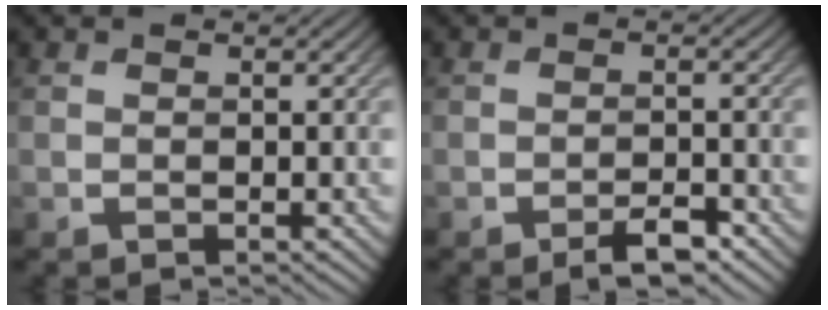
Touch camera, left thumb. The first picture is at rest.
{"total": 3.1, "force": [-2.2, 0.8, 2.0], "torque": [-0.030, 0.005, -0.038]}